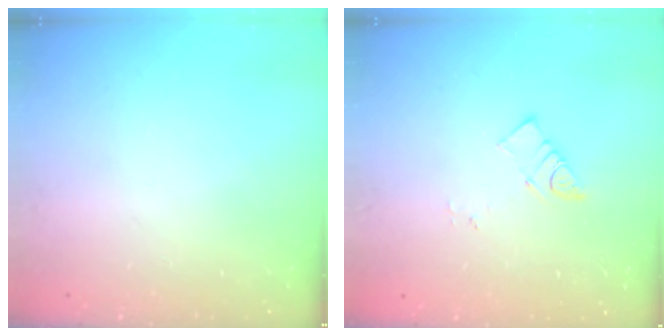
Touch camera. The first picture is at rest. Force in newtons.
{"total": 3.4, "press": 3.4, "slide": 0.2}